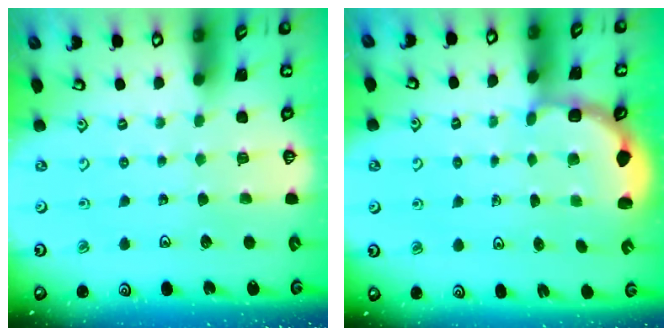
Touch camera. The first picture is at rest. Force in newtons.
{"total": 3.0, "press": 2.4, "slide": 1.8}